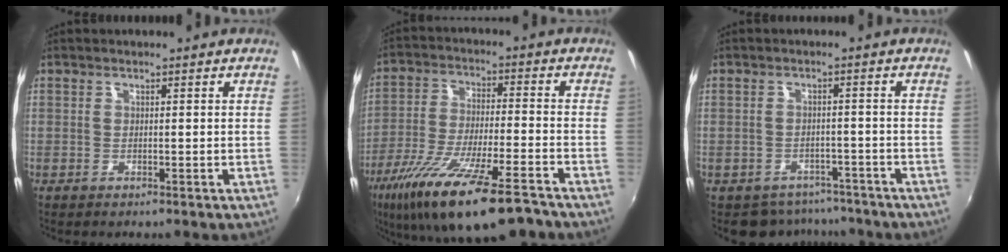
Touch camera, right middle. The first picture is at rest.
{"total": 19.3, "force": [-13.3, 3.4, 13.5], "torque": [-0.258, -0.050, -0.229]}
{"total": 7.0, "force": [-5.7, 3.9, 0.9], "torque": [-0.030, 0.006, -0.073]}